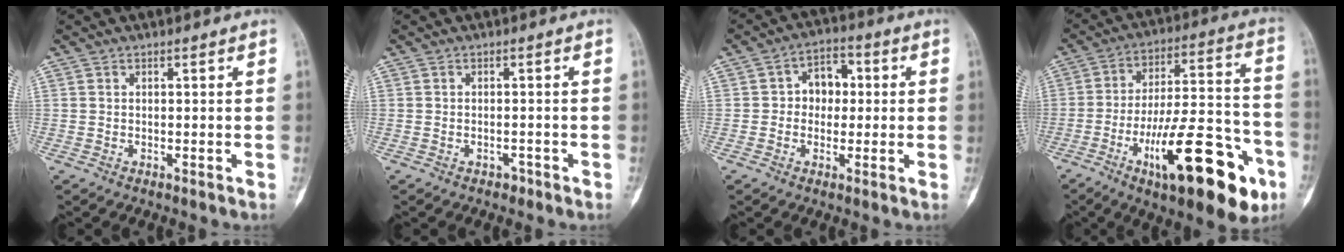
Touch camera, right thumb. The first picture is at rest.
{"total": 1.2, "force": [-0.9, 0.8, 0.4], "torque": [-0.006, 0.004, -0.013]}
{"total": 6.8, "force": [0.5, 5.3, 4.2], "torque": [-0.029, 0.017, -0.001]}
{"total": 25.8, "force": [-11.5, 8.5, 21.5], "torque": [-0.296, 0.058, -0.167]}